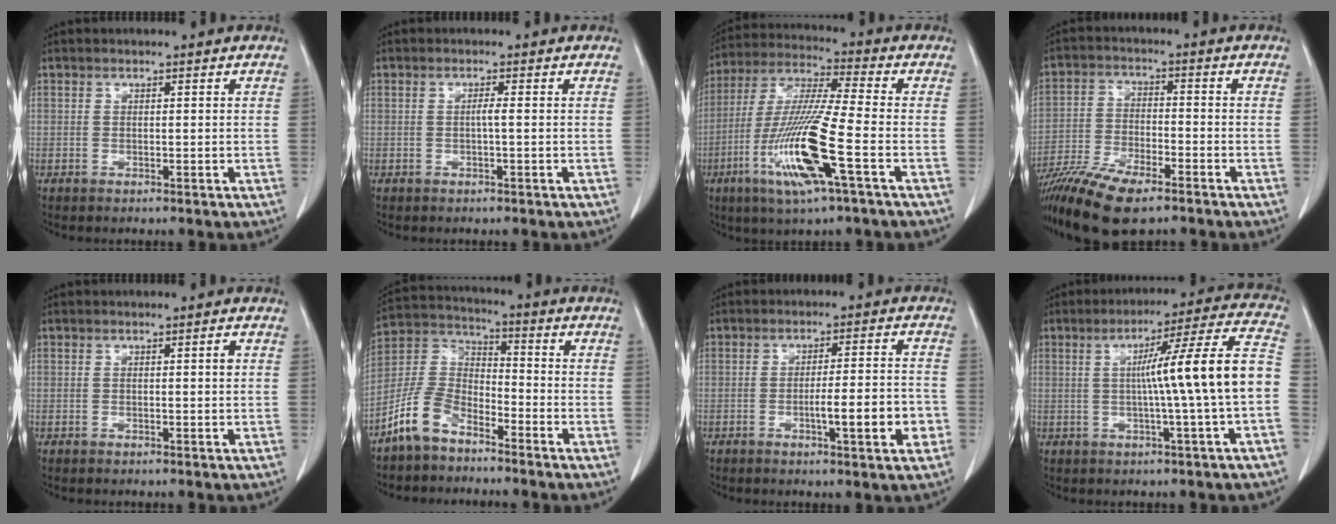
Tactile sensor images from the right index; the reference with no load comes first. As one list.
[{"total": 1.0, "force": [-0.1, -0.1, 1.0], "torque": [-0.019, 0.001, -0.003]}, {"total": 15.3, "force": [-5.6, 0.0, 14.3], "torque": [-0.297, -0.020, -0.108]}, {"total": 15.2, "force": [-11.3, 3.8, 9.4], "torque": [-0.192, -0.031, -0.200]}, {"total": 0.9, "force": [0.1, 0.0, 0.9], "torque": [-0.014, 0.000, 0.001]}, {"total": 8.8, "force": [-6.2, 4.4, 4.3], "torque": [-0.105, 0.016, -0.129]}, {"total": 8.1, "force": [-2.6, 0.6, 7.6], "torque": [-0.109, 0.004, -0.037]}, {"total": 14.0, "force": [-0.9, -1.6, 13.9], "torque": [-0.195, 0.020, -0.017]}]